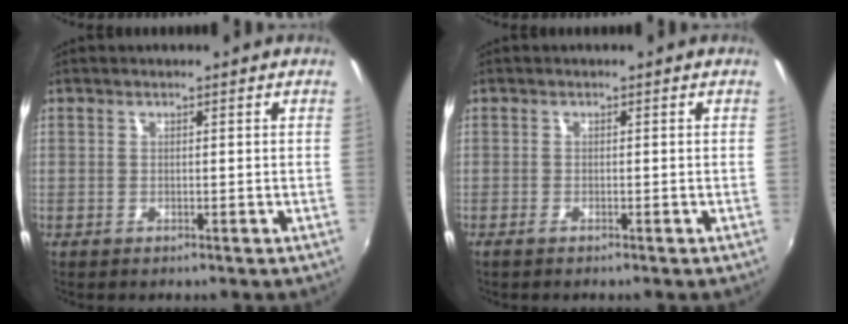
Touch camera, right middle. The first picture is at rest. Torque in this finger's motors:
{"motor_torque": [-0.75, -0.01, 0.00, -0.02]}